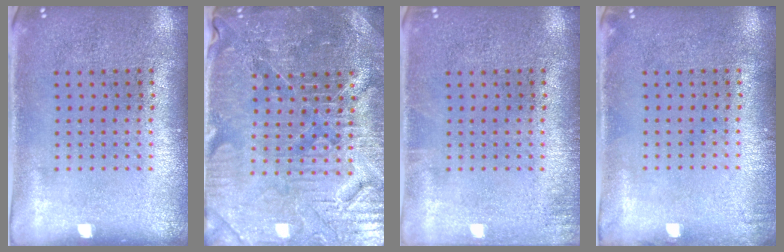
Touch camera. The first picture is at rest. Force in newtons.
{"total": 4.9, "press": 4.6, "slide": 1.5}
{"total": 0.9, "press": 0.9, "slide": 0.2}
{"total": 0.7, "press": 0.7, "slide": 0.1}